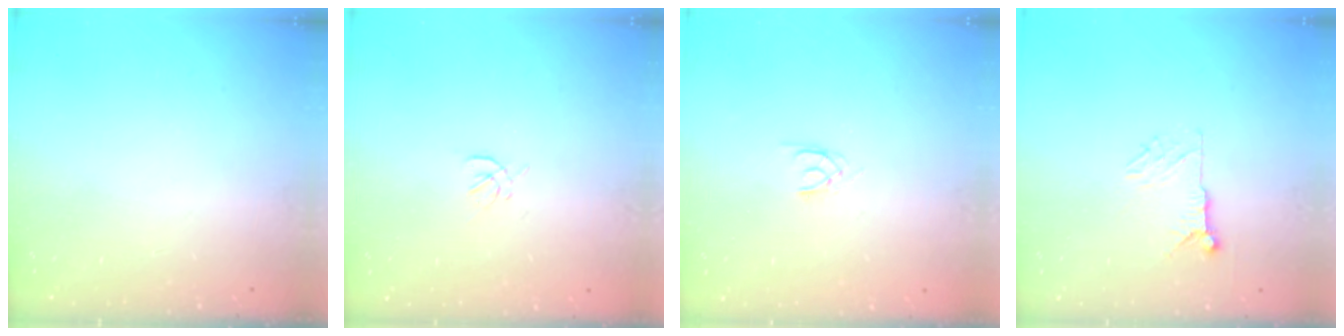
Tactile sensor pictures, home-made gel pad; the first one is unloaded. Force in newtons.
{"total": 1.6, "press": 1.5, "slide": 0.6}
{"total": 1.3, "press": 1.2, "slide": 0.3}
{"total": 7.2, "press": 7.2, "slide": 0.5}